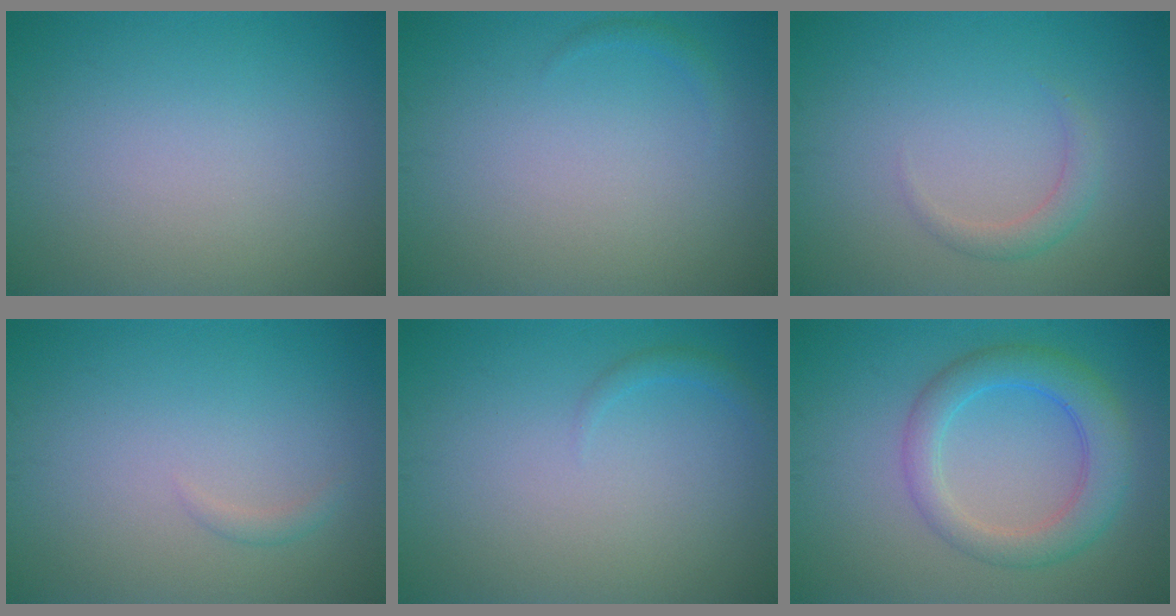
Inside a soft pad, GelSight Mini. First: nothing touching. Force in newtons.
{"total": 0.6, "press": 0.6, "slide": 0.1}
{"total": 1.6, "press": 1.6, "slide": 0.1}
{"total": 0.7, "press": 0.7, "slide": 0.1}
{"total": 0.9, "press": 0.9, "slide": 0.1}
{"total": 4.7, "press": 4.7, "slide": 0.1}